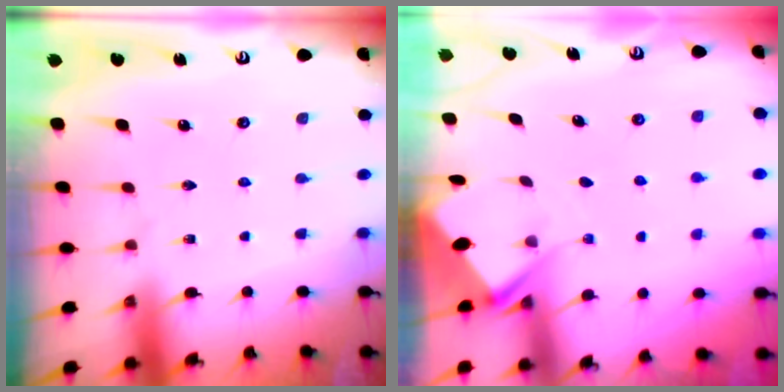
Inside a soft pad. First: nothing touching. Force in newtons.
{"total": 2.8, "press": 2.8, "slide": 0.4}